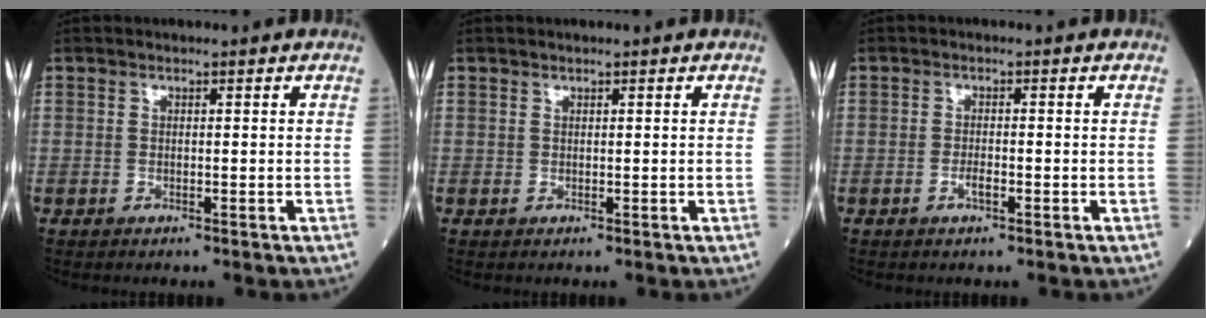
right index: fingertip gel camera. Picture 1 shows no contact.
{"total": 0.5, "force": [0.2, -0.5, 0.0], "torque": [-0.005, -0.003, 0.003]}
{"total": 1.4, "force": [-0.7, 0.3, 1.2], "torque": [-0.021, 0.001, -0.013]}